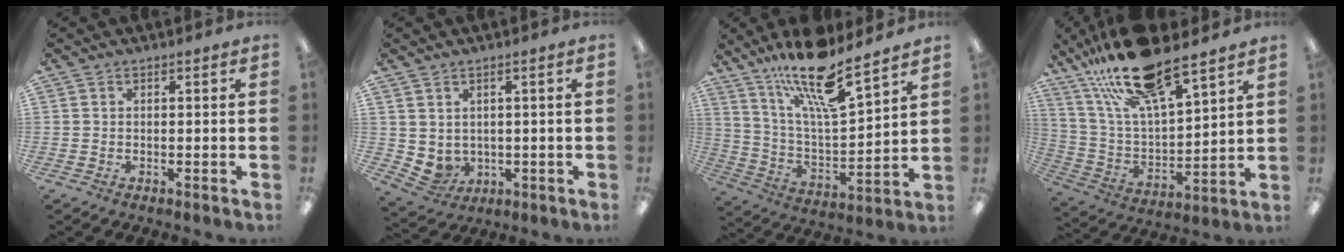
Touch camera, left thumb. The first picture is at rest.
{"total": 3.8, "force": [1.8, 3.2, 1.2], "torque": [-0.037, -0.010, 0.037]}
{"total": 18.4, "force": [14.3, 4.1, 10.9], "torque": [-0.198, -0.091, 0.240]}
{"total": 20.6, "force": [16.2, 5.5, 11.4], "torque": [-0.227, -0.086, 0.283]}